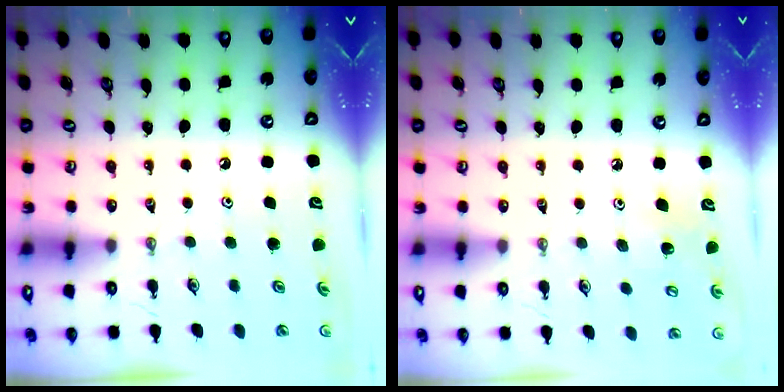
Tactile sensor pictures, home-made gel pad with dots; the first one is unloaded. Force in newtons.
{"total": 4.9, "press": 4.8, "slide": 0.4}